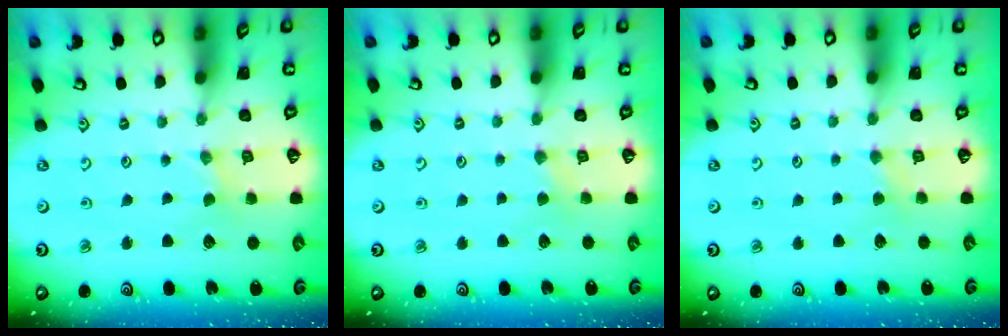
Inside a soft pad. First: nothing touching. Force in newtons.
{"total": 2.3, "press": 2.3, "slide": 0.3}
{"total": 2.5, "press": 2.4, "slide": 0.4}